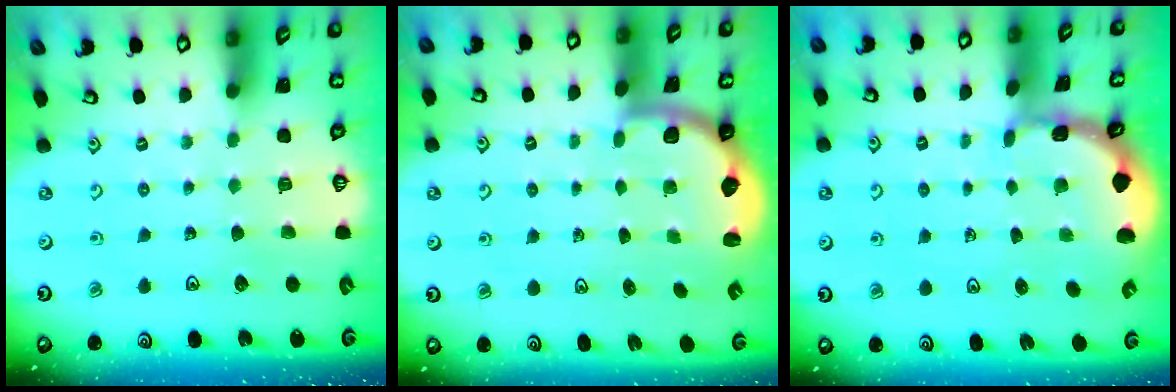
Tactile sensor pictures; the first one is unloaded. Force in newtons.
{"total": 2.2, "press": 2.1, "slide": 0.7}
{"total": 1.0, "press": 1.0, "slide": 0.0}